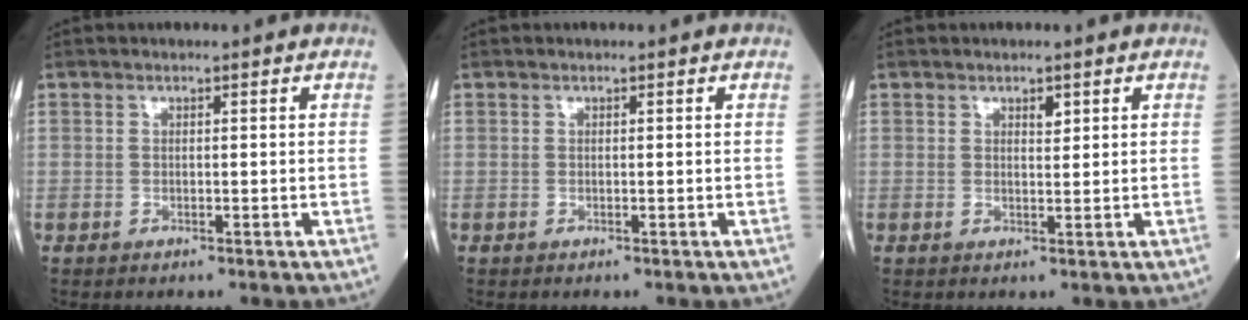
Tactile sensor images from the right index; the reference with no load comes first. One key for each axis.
{"total": 0.0}
{"total": 1.5, "fx": 1.1, "fy": 0.6, "fz": 0.9, "tx": -0.009, "ty": 0.002, "tz": 0.019}